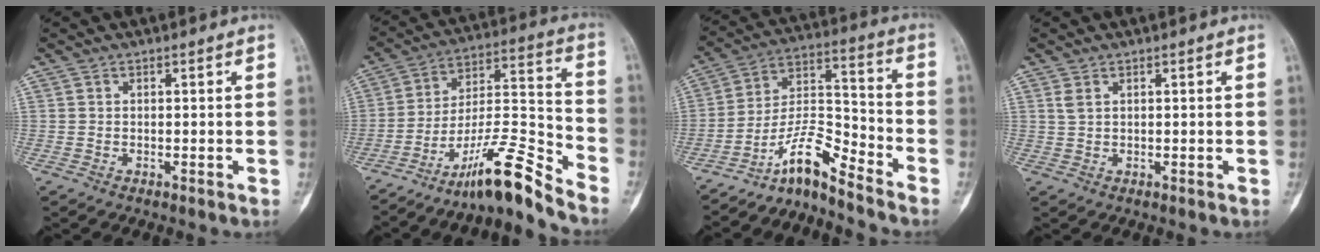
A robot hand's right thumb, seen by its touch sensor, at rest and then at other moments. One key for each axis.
{"total": 14.6, "fx": -11.6, "fy": 1.2, "fz": 8.7, "tx": -0.153, "ty": 0.107, "tz": -0.202}
{"total": 9.8, "fx": -8.3, "fy": 1.5, "fz": 5.0, "tx": -0.097, "ty": 0.101, "tz": -0.156}
{"total": 1.4, "fx": 0.8, "fy": 0.6, "fz": 1.0, "tx": -0.023, "ty": 0.007, "tz": 0.023}